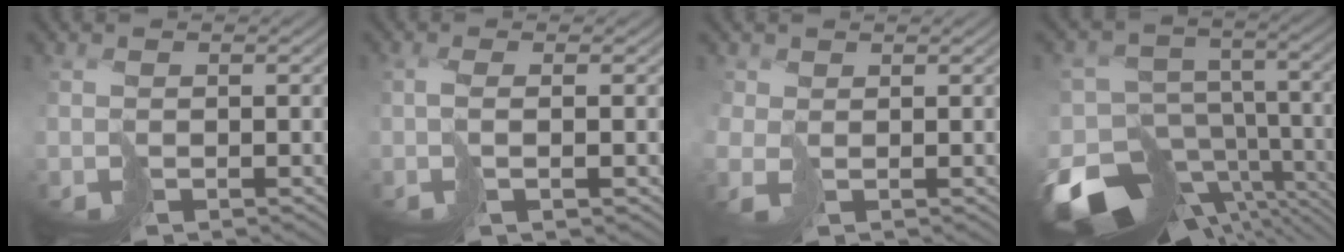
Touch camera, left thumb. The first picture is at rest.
{"total": 2.8, "force": [-0.2, 0.6, 2.8], "torque": [-0.055, 0.001, -0.010]}
{"total": 2.1, "force": [-0.1, 1.6, 1.4], "torque": [-0.051, -0.008, -0.001]}
{"total": 18.2, "force": [-11.4, 11.9, 7.9], "torque": [-0.173, -0.051, -0.135]}